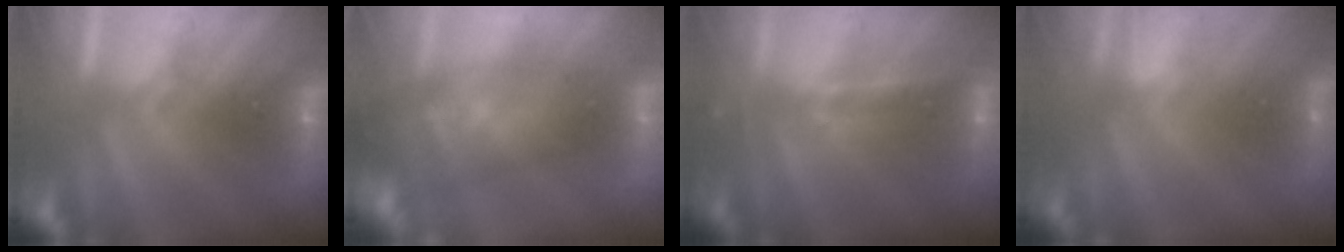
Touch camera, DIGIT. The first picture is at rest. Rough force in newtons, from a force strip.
{"total": 11.3}
{"total": 2.4}
{"total": 1.3}